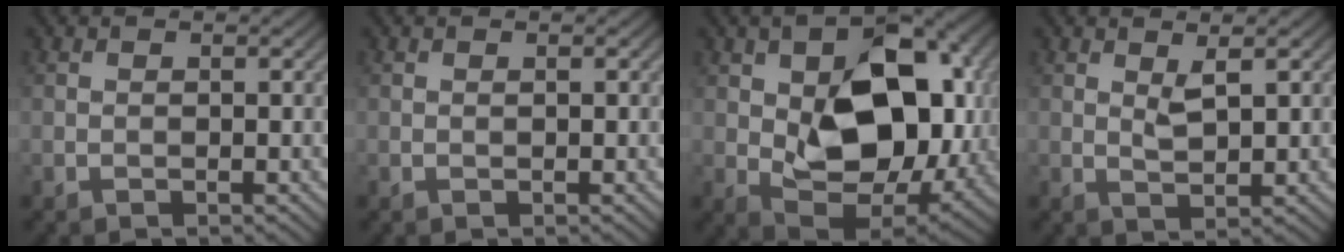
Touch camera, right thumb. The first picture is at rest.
{"total": 0.0}
{"total": 15.6, "force": [1.0, 9.7, 12.1], "torque": [-0.170, -0.004, 0.027]}
{"total": 2.2, "force": [1.1, 0.6, 1.8], "torque": [-0.040, -0.007, 0.024]}